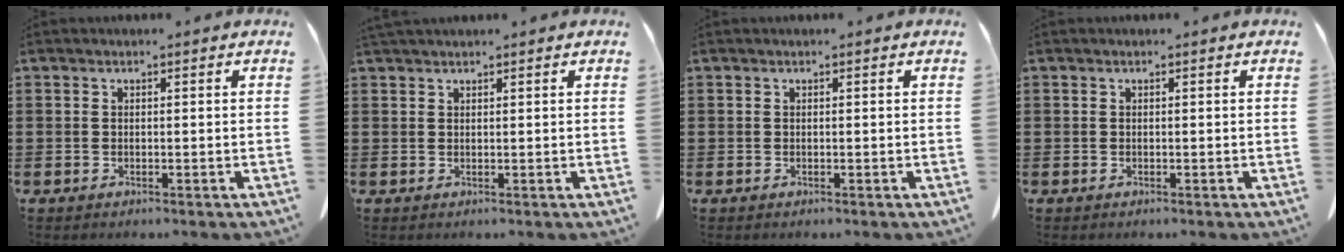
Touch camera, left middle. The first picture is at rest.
{"total": 1.0, "force": [1.0, 0.0, 0.3], "torque": [-0.008, -0.002, 0.020]}
{"total": 0.0}
{"total": 0.0}